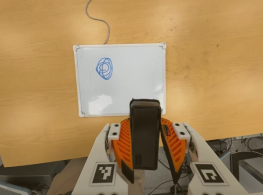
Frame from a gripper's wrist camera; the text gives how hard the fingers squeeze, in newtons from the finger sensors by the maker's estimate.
{"total": 6.7, "left": 5.0, "right": 8.4}